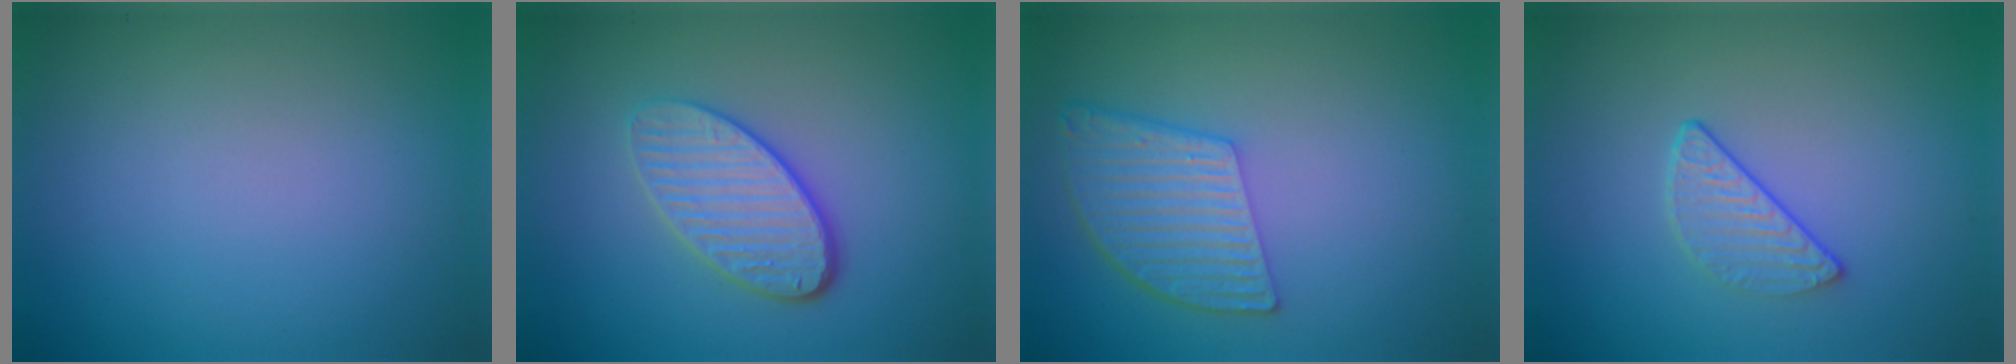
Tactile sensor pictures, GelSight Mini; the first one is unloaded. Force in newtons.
{"total": 4.2, "press": 3.4, "slide": 2.6}
{"total": 5.3, "press": 4.1, "slide": 3.3}
{"total": 2.2, "press": 1.5, "slide": 1.6}